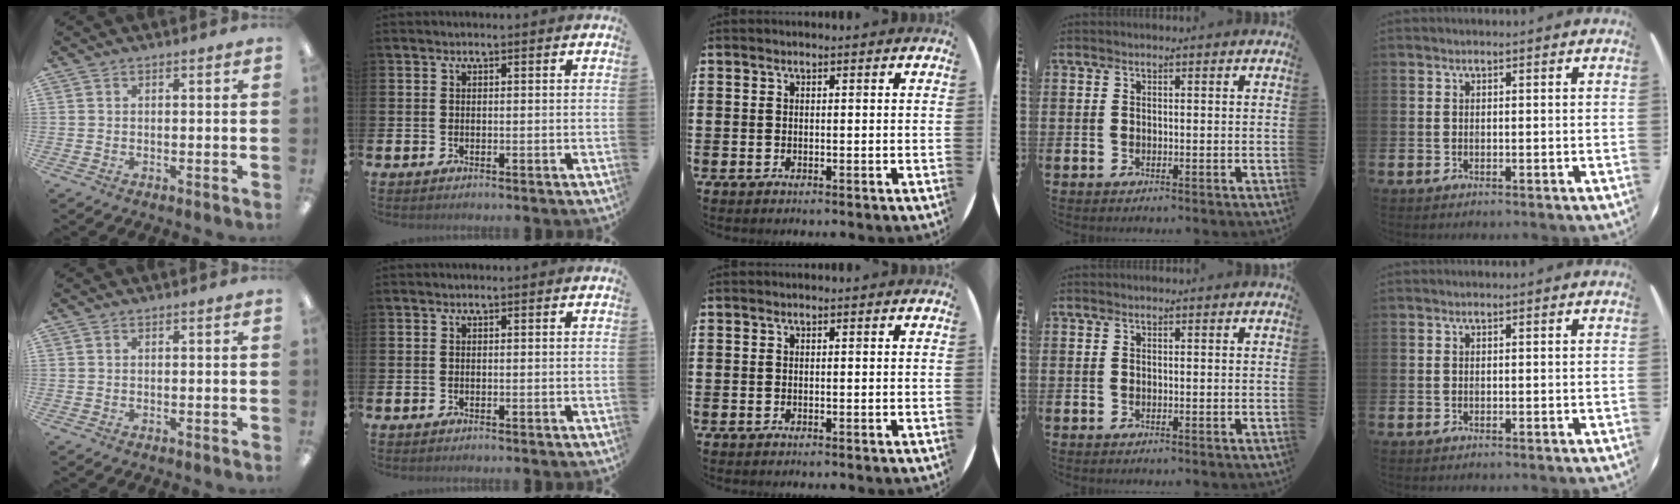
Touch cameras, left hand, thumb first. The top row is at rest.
{}